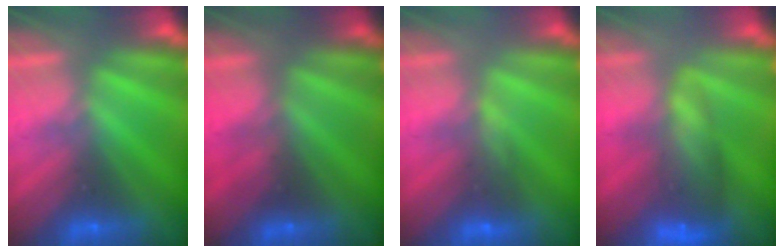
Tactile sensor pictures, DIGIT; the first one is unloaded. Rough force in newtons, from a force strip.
{"total": 2.2}
{"total": 4.7}
{"total": 7.2}